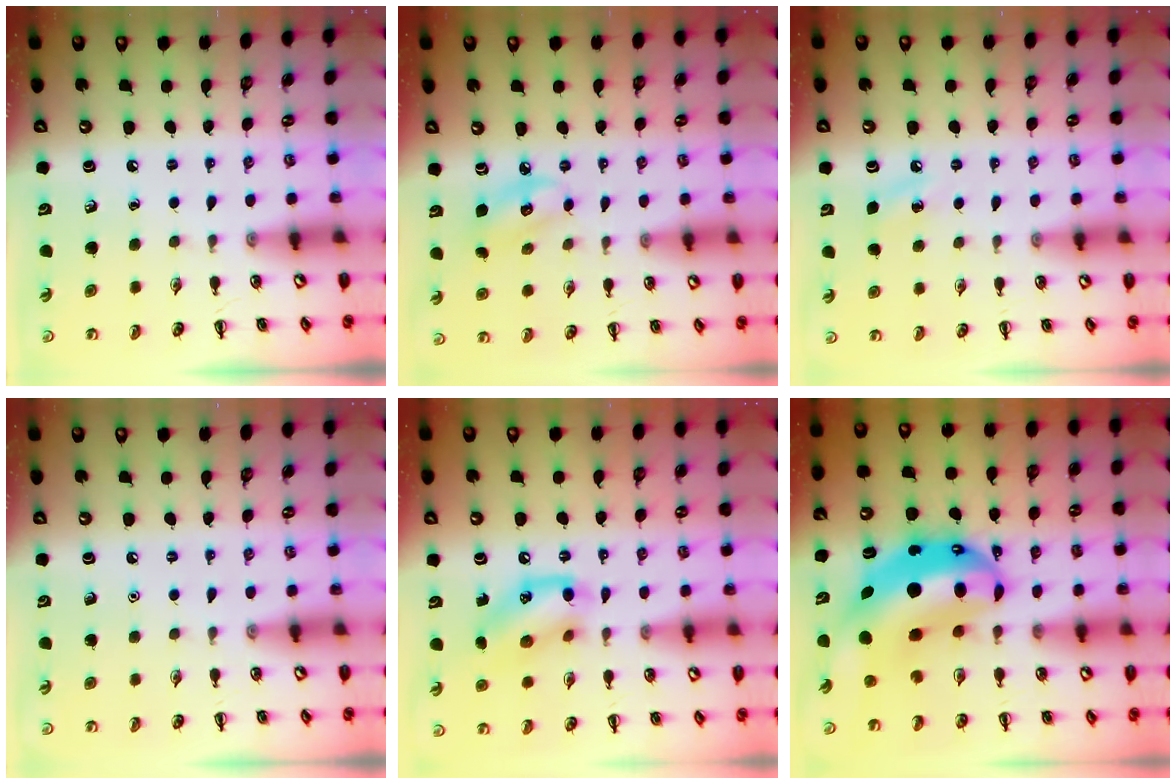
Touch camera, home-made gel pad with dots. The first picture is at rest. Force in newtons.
{"total": 5.8, "press": 5.8, "slide": 0.6}
{"total": 4.5, "press": 4.3, "slide": 1.2}
{"total": 1.5, "press": 1.5, "slide": 0.1}
{"total": 13.8, "press": 13.6, "slide": 2.4}
{"total": 14.4, "press": 14.0, "slide": 3.3}